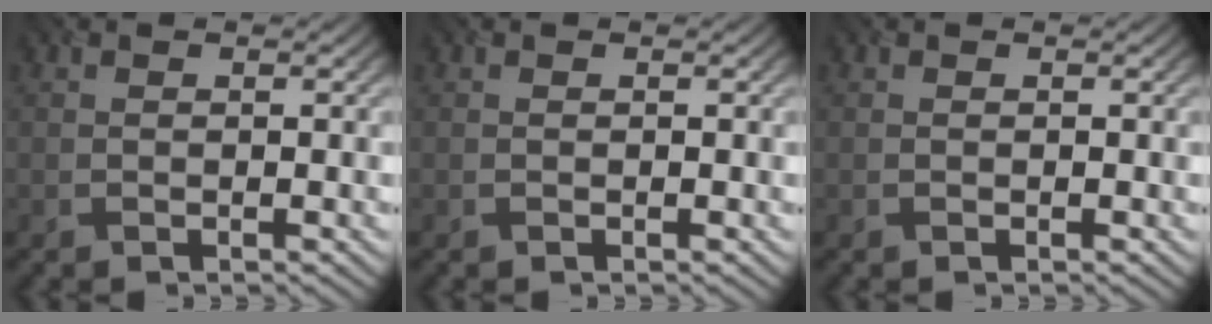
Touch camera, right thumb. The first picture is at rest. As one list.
[{"total": 0.0}, {"total": 0.0}]